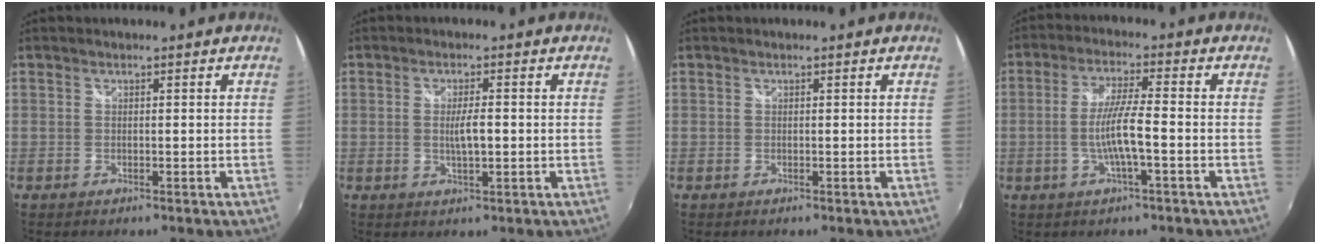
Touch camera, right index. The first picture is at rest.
{"total": 3.5, "force": [-0.3, 0.7, 3.4], "torque": [-0.059, -0.002, -0.005]}
{"total": 0.0}
{"total": 6.7, "force": [-2.0, -0.1, 6.4], "torque": [-0.123, -0.001, -0.038]}